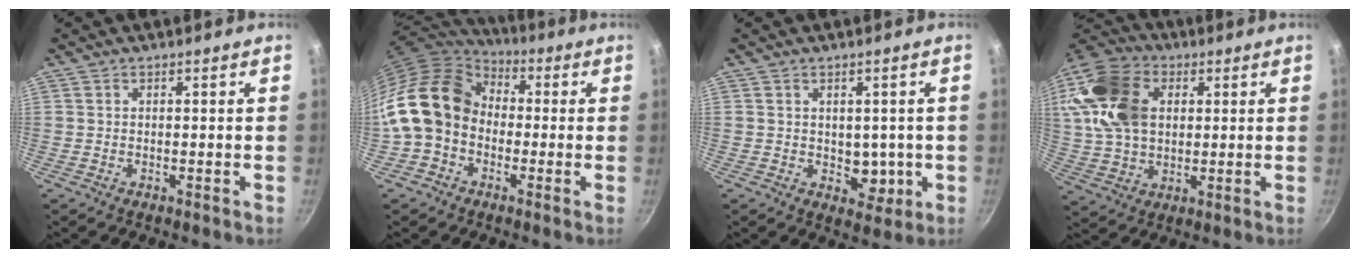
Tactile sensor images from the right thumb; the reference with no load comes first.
{"total": 15.3, "force": [-1.9, 12.3, 8.9], "torque": [-0.134, 0.048, -0.055]}
{"total": 4.9, "force": [-0.2, 3.8, 3.1], "torque": [-0.008, -0.003, 0.004]}
{"total": 18.5, "force": [4.0, 13.0, 12.6], "torque": [-0.232, 0.013, 0.070]}